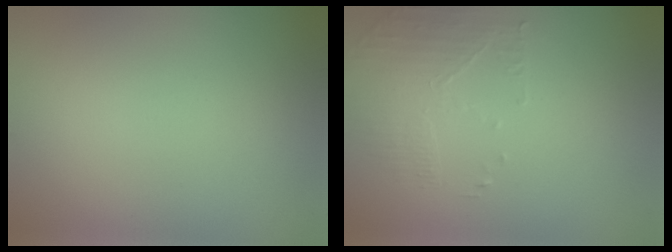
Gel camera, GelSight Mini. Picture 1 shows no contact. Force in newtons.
{"total": 1.8, "press": 1.1, "slide": 1.4}